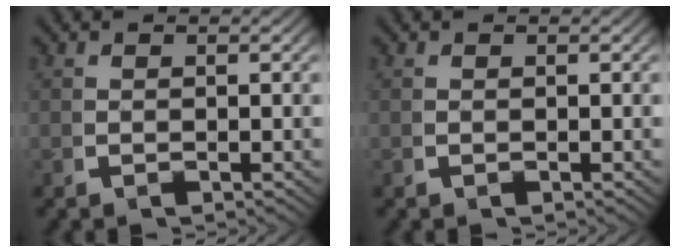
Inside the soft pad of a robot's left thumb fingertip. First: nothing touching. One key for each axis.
{"total": 0.0}